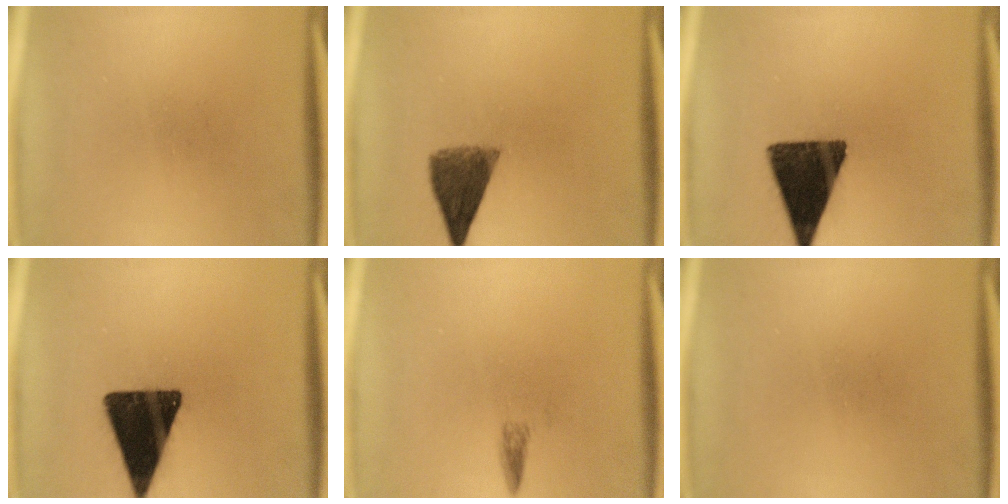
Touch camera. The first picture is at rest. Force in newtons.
{"total": 7.1}
{"total": 15.5}
{"total": 16.9}
{"total": 1.2}
{"total": 0.0}